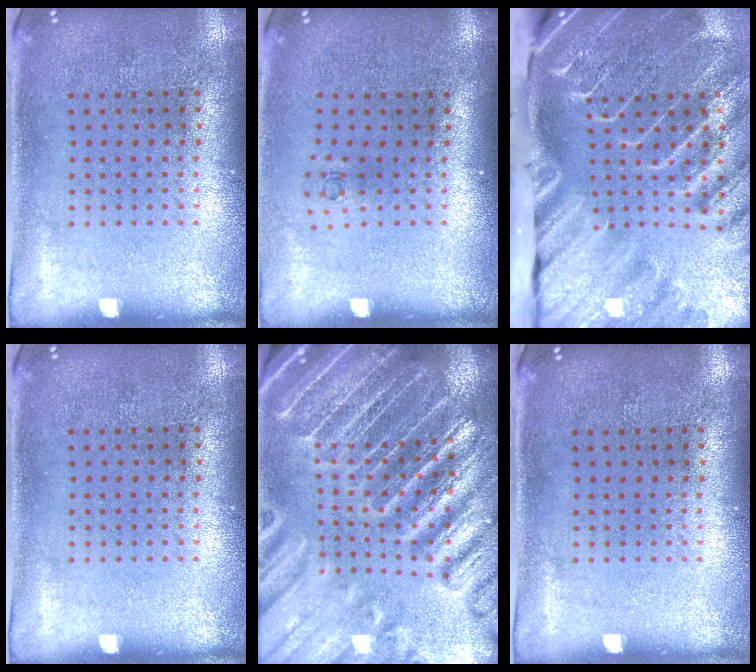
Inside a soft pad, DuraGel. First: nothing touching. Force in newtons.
{"total": 0.7, "press": 0.3, "slide": 0.6}
{"total": 4.7, "press": 3.5, "slide": 3.2}
{"total": 0.0}
{"total": 4.9, "press": 4.4, "slide": 2.2}
{"total": 0.0}